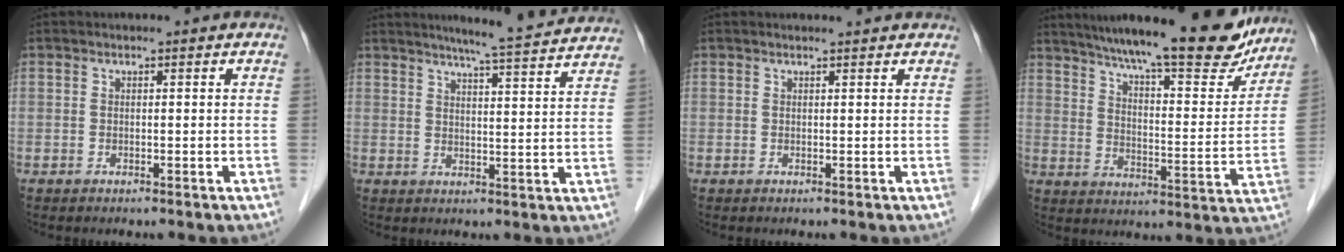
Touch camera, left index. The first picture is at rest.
{"total": 12.9, "force": [11.9, -0.4, 5.0], "torque": [-0.079, -0.005, 0.141]}
{"total": 1.9, "force": [1.9, 0.0, 0.4], "torque": [-0.010, 0.006, 0.023]}
{"total": 22.9, "force": [19.5, 3.6, 11.4], "torque": [-0.177, -0.017, 0.264]}